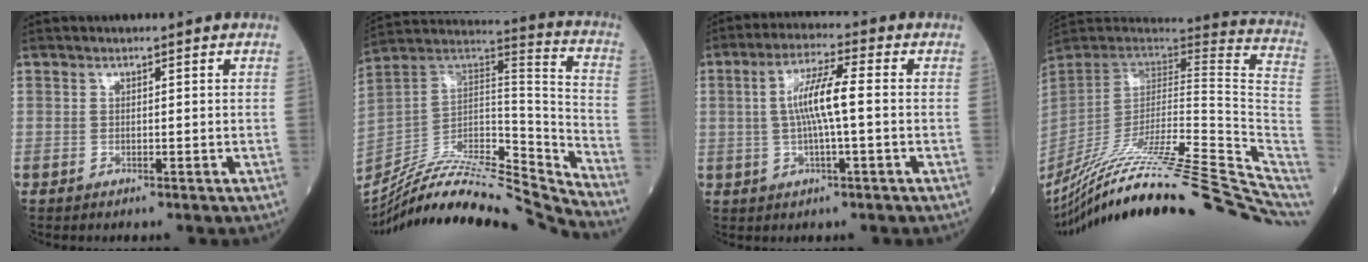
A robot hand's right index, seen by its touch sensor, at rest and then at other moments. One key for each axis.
{"total": 25.1, "fx": -24.0, "fy": 0.5, "fz": 7.3, "tx": -0.119, "ty": 0.017, "tz": -0.388}
{"total": 7.4, "fx": 0.2, "fy": 0.5, "fz": 7.4, "tx": -0.146, "ty": 0.011, "tz": -0.001}
{"total": 36.3, "fx": -29.2, "fy": 1.6, "fz": 21.6, "tx": -0.245, "ty": -0.053, "tz": -0.441}